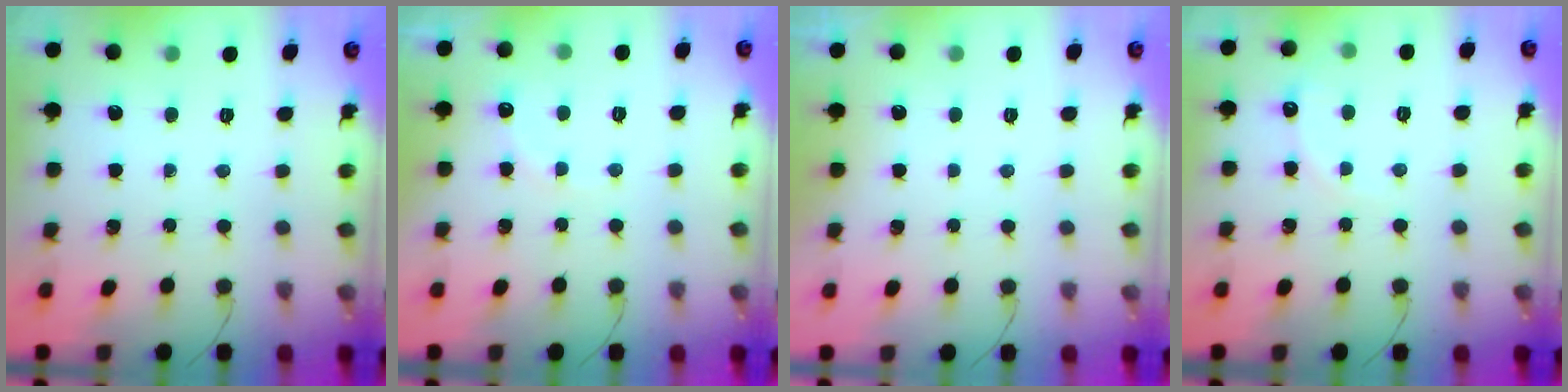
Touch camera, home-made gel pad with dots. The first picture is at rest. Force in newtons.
{"total": 7.4, "press": 7.3, "slide": 1.1}
{"total": 3.0, "press": 3.0, "slide": 0.1}
{"total": 4.6, "press": 4.4, "slide": 1.5}